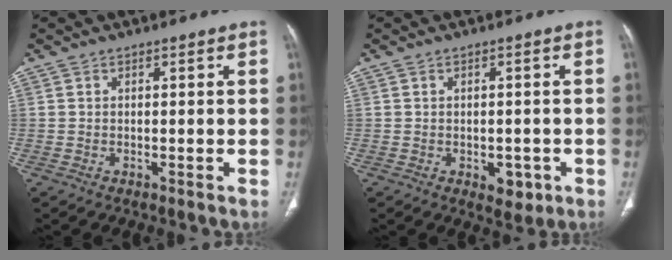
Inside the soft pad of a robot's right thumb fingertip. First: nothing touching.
{"total": 4.0, "force": [-1.4, 2.5, 2.8], "torque": [-0.017, 0.001, -0.009]}